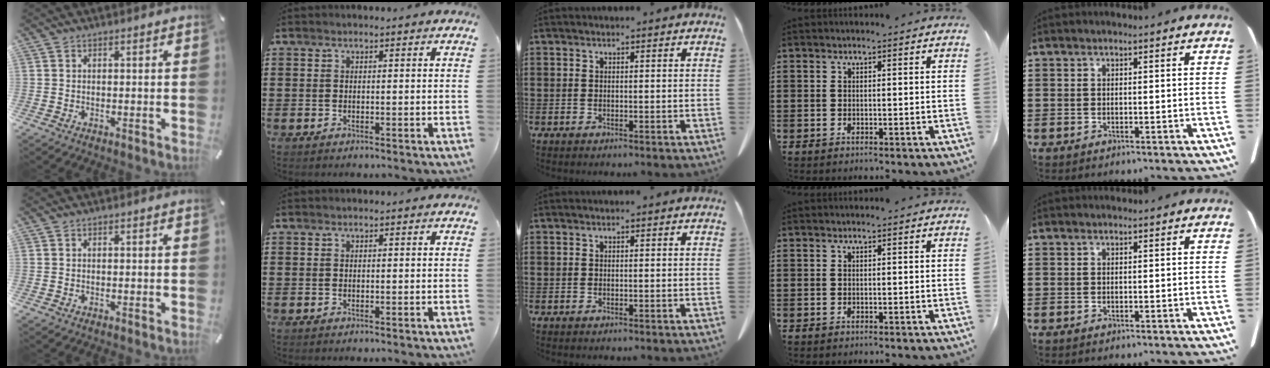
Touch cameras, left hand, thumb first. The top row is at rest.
{}